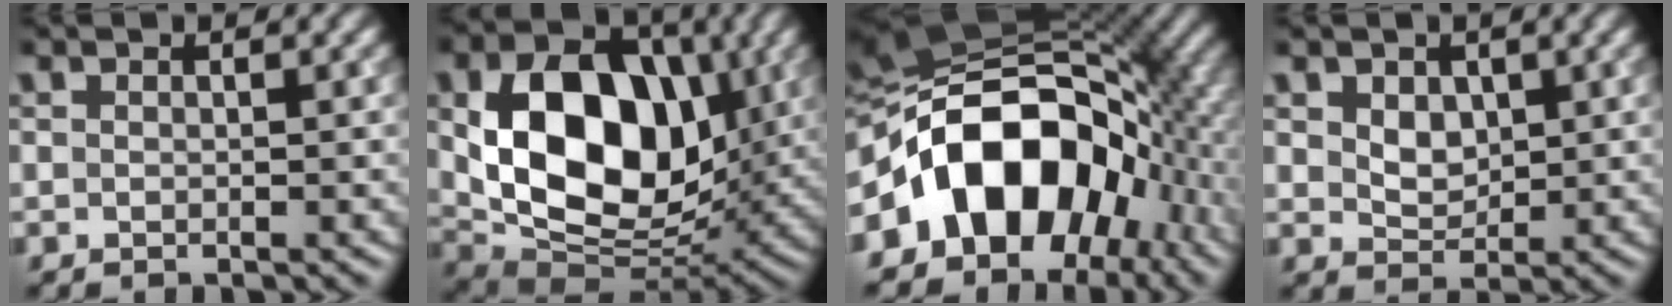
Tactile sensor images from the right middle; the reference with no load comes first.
{"total": 12.5, "force": [1.3, 8.6, 8.9], "torque": [-0.150, -0.009, 0.024]}
{"total": 14.2, "force": [-4.8, 9.4, 9.5], "torque": [-0.127, 0.019, -0.106]}
{"total": 2.4, "force": [0.8, 1.7, 1.4], "torque": [-0.030, -0.003, 0.015]}